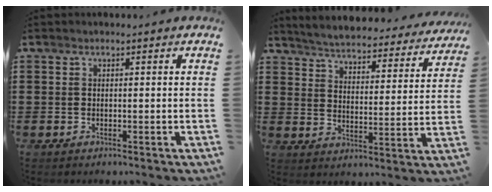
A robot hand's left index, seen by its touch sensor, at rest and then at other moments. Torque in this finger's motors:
{"motor_torque": [1.12, -1.02, 0.25, 0.09]}